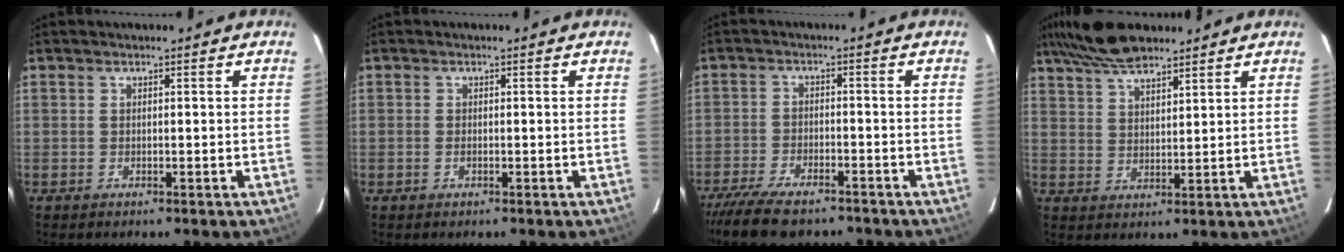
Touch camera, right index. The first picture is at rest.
{"total": 0.9, "force": [-0.4, 0.4, 0.7], "torque": [-0.016, 0.000, -0.008]}
{"total": 12.0, "force": [-10.1, 3.3, 5.6], "torque": [-0.131, -0.031, -0.170]}
{"total": 9.0, "force": [7.5, 2.2, 4.5], "torque": [-0.093, 0.023, 0.140]}